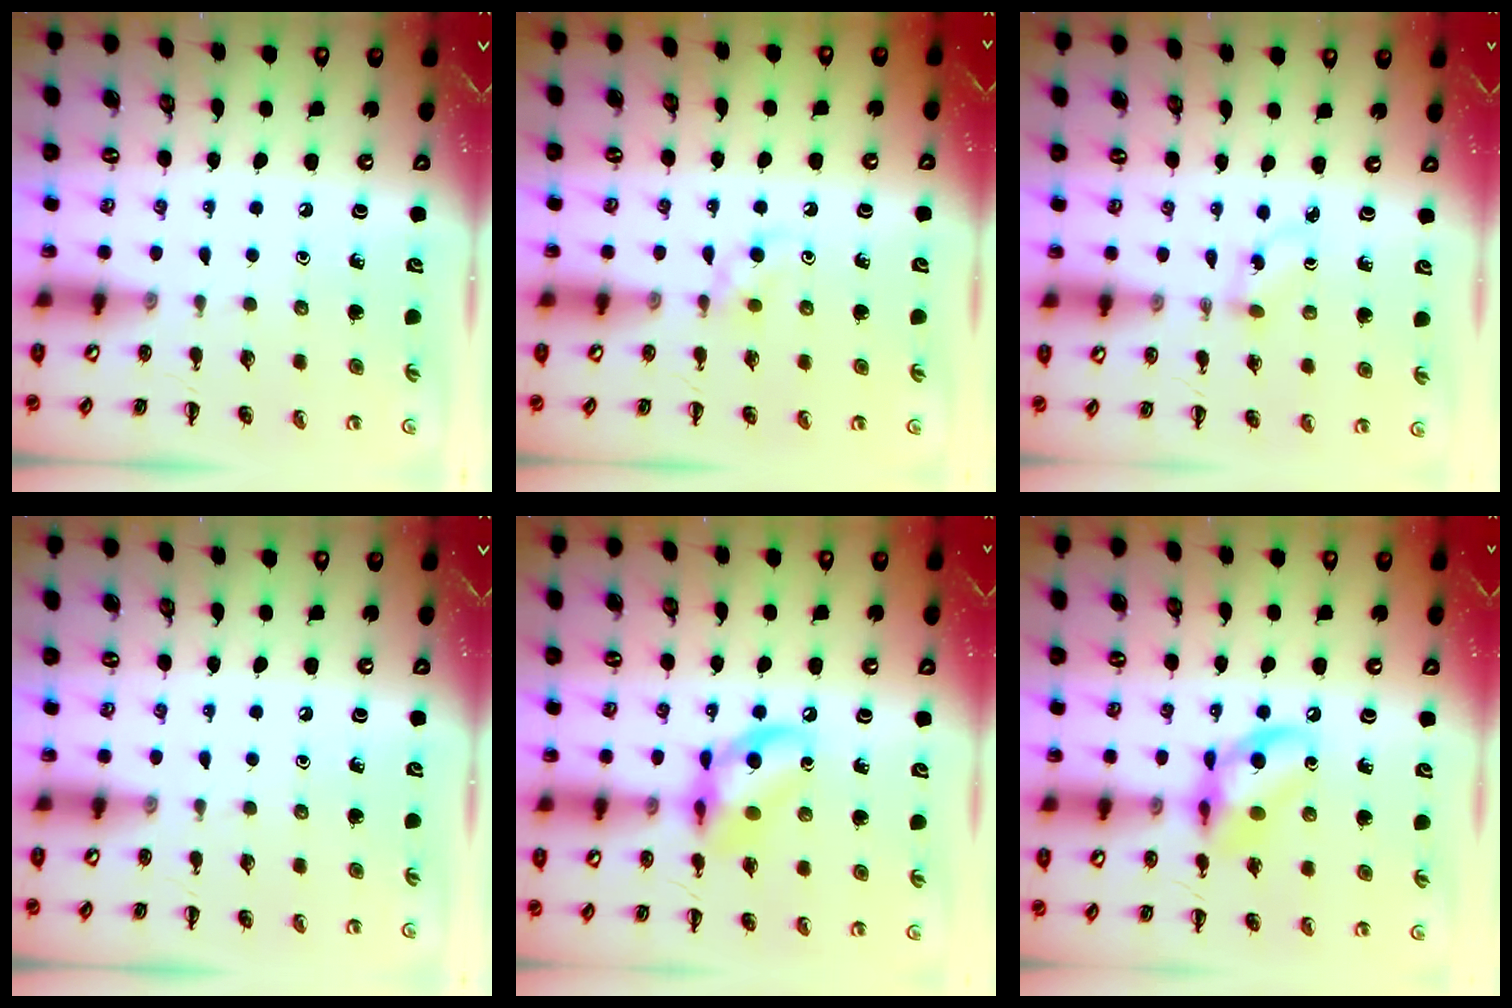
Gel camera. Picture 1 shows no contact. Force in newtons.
{"total": 4.2, "press": 4.0, "slide": 1.3}
{"total": 1.9, "press": 1.7, "slide": 0.9}
{"total": 0.0}
{"total": 13.2, "press": 13.0, "slide": 2.4}
{"total": 13.0, "press": 12.8, "slide": 2.3}